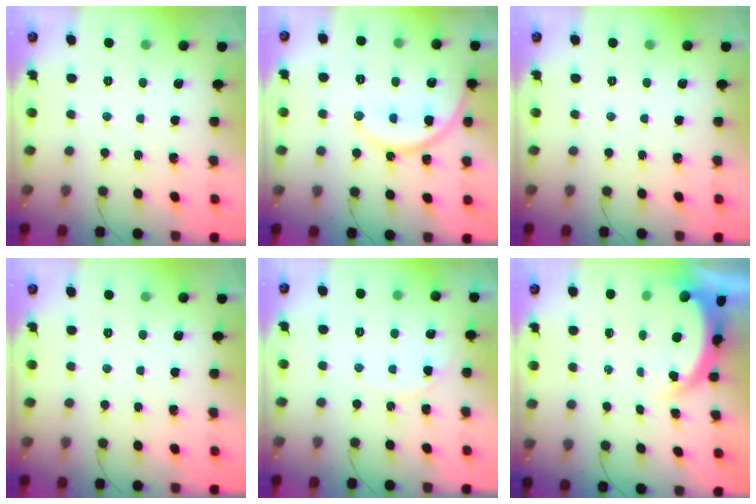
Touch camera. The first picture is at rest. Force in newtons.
{"total": 14.6, "press": 14.5, "slide": 1.7}
{"total": 0.0}
{"total": 0.0}
{"total": 4.9, "press": 4.8, "slide": 0.6}
{"total": 4.7, "press": 4.6, "slide": 0.9}